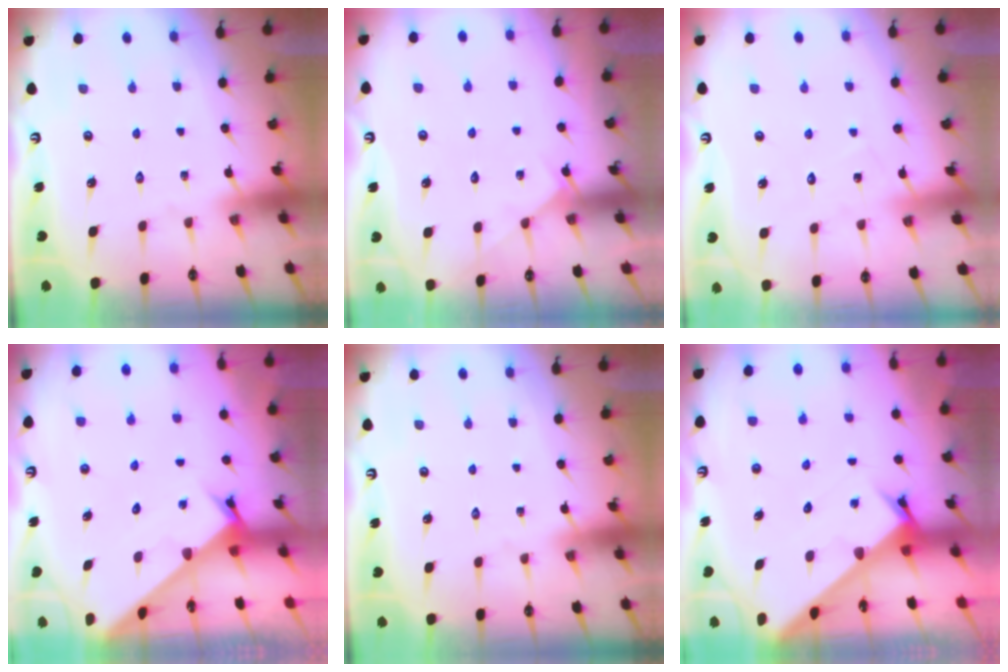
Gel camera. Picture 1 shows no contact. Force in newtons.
{"total": 2.8, "press": 2.7, "slide": 0.4}
{"total": 6.2, "press": 6.2, "slide": 0.6}
{"total": 2.4, "press": 2.4, "slide": 0.1}
{"total": 0.0}
{"total": 2.8, "press": 2.8, "slide": 0.3}